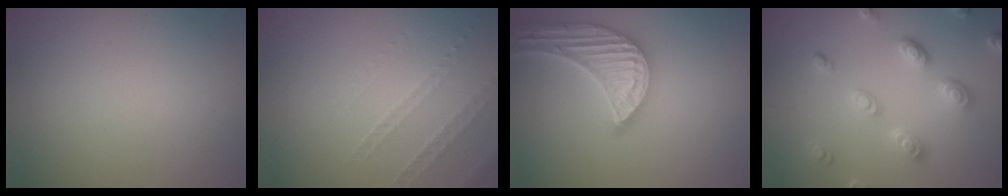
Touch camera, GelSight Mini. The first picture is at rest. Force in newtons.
{"total": 1.3, "press": 0.9, "slide": 0.9}
{"total": 5.2, "press": 4.7, "slide": 2.2}
{"total": 4.2, "press": 3.4, "slide": 2.5}